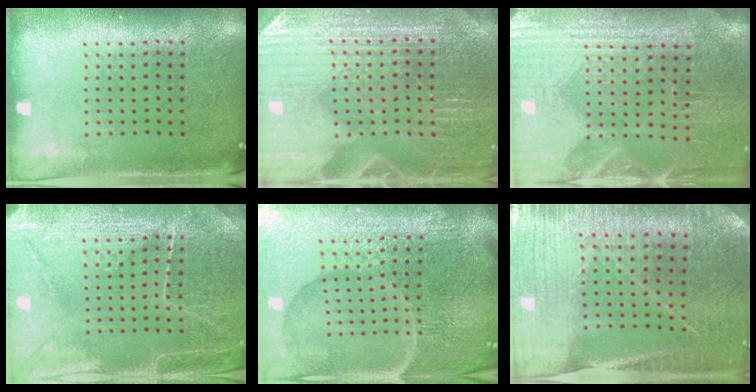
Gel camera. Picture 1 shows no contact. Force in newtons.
{"total": 4.6, "press": 4.4, "slide": 1.4}
{"total": 4.2, "press": 3.8, "slide": 1.7}
{"total": 3.6, "press": 3.5, "slide": 0.7}
{"total": 7.3, "press": 6.5, "slide": 3.3}
{"total": 2.3, "press": 2.3, "slide": 0.1}